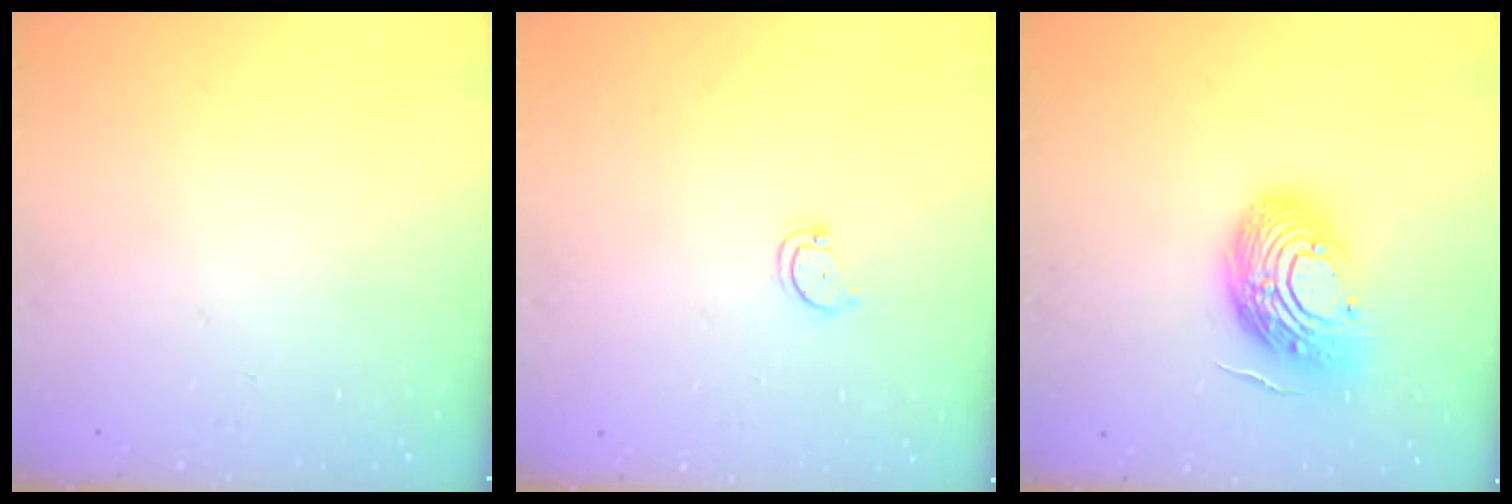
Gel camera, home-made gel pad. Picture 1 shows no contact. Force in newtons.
{"total": 2.8, "press": 2.8, "slide": 0.3}
{"total": 18.7, "press": 18.7, "slide": 1.6}